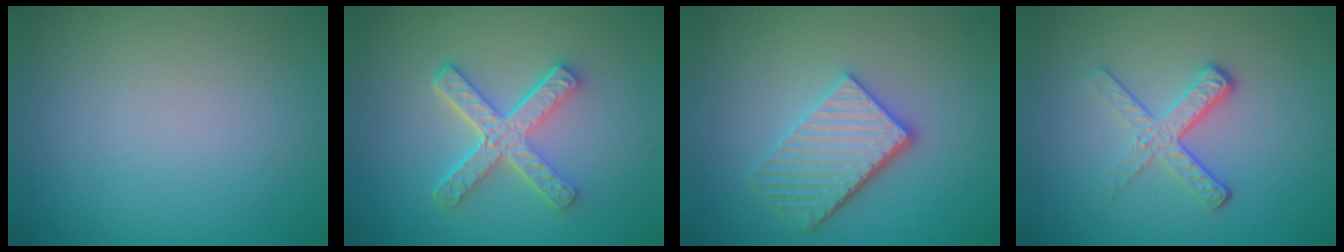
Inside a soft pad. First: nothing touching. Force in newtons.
{"total": 4.9, "press": 3.7, "slide": 3.2}
{"total": 4.0, "press": 3.4, "slide": 2.1}
{"total": 3.5, "press": 2.3, "slide": 2.7}